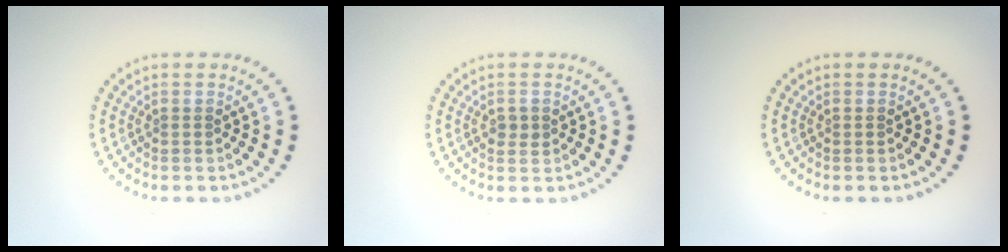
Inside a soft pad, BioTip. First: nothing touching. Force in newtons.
{"total": 1.2, "press": 1.2, "slide": 0.1}
{"total": 0.0}